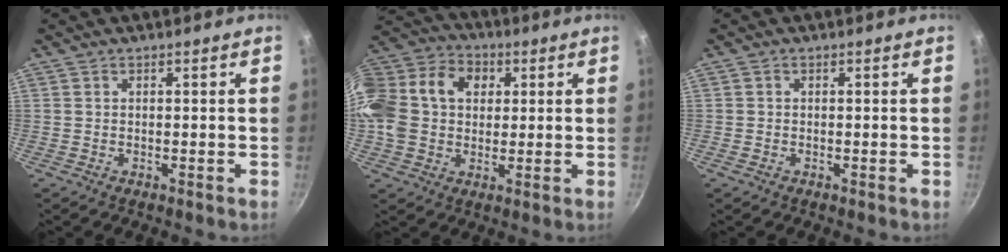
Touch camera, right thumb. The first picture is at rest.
{"total": 19.1, "force": [2.8, 14.9, 11.6], "torque": [-0.223, 0.039, 0.035]}
{"total": 0.6, "force": [-0.3, 0.5, 0.2], "torque": [-0.003, 0.001, -0.007]}